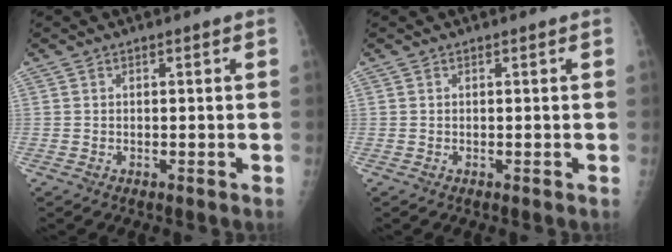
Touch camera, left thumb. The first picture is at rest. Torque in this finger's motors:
{"motor_torque": [-0.05, -0.07, -0.02, -0.03, 0.00]}